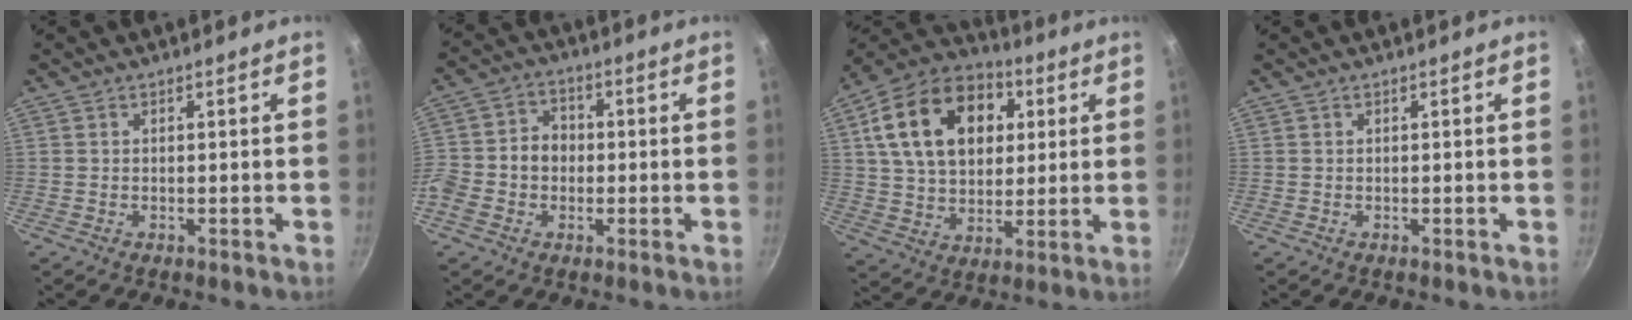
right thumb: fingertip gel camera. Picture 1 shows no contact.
{"total": 9.1, "force": [-1.3, 7.6, 4.8], "torque": [-0.067, 0.026, -0.039]}
{"total": 21.5, "force": [6.0, 14.8, 14.3], "torque": [-0.222, 0.010, 0.094]}
{"total": 0.0}